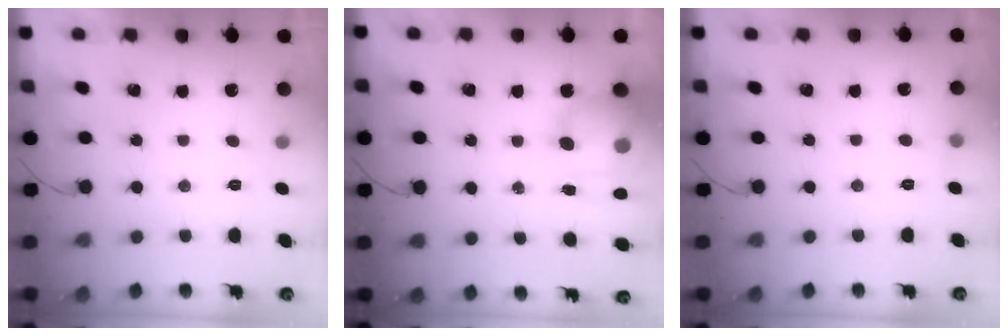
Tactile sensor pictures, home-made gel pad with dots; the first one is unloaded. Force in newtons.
{"total": 14.7, "press": 14.2, "slide": 3.5}
{"total": 2.5, "press": 2.3, "slide": 1.1}